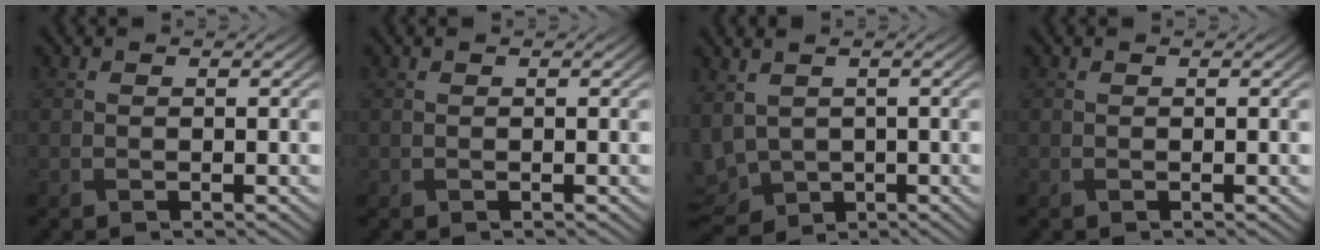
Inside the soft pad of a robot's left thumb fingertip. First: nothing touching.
{"total": 0.0}
{"total": 6.2, "force": [-0.1, 4.3, 4.4], "torque": [-0.136, -0.016, 0.003]}
{"total": 0.0}